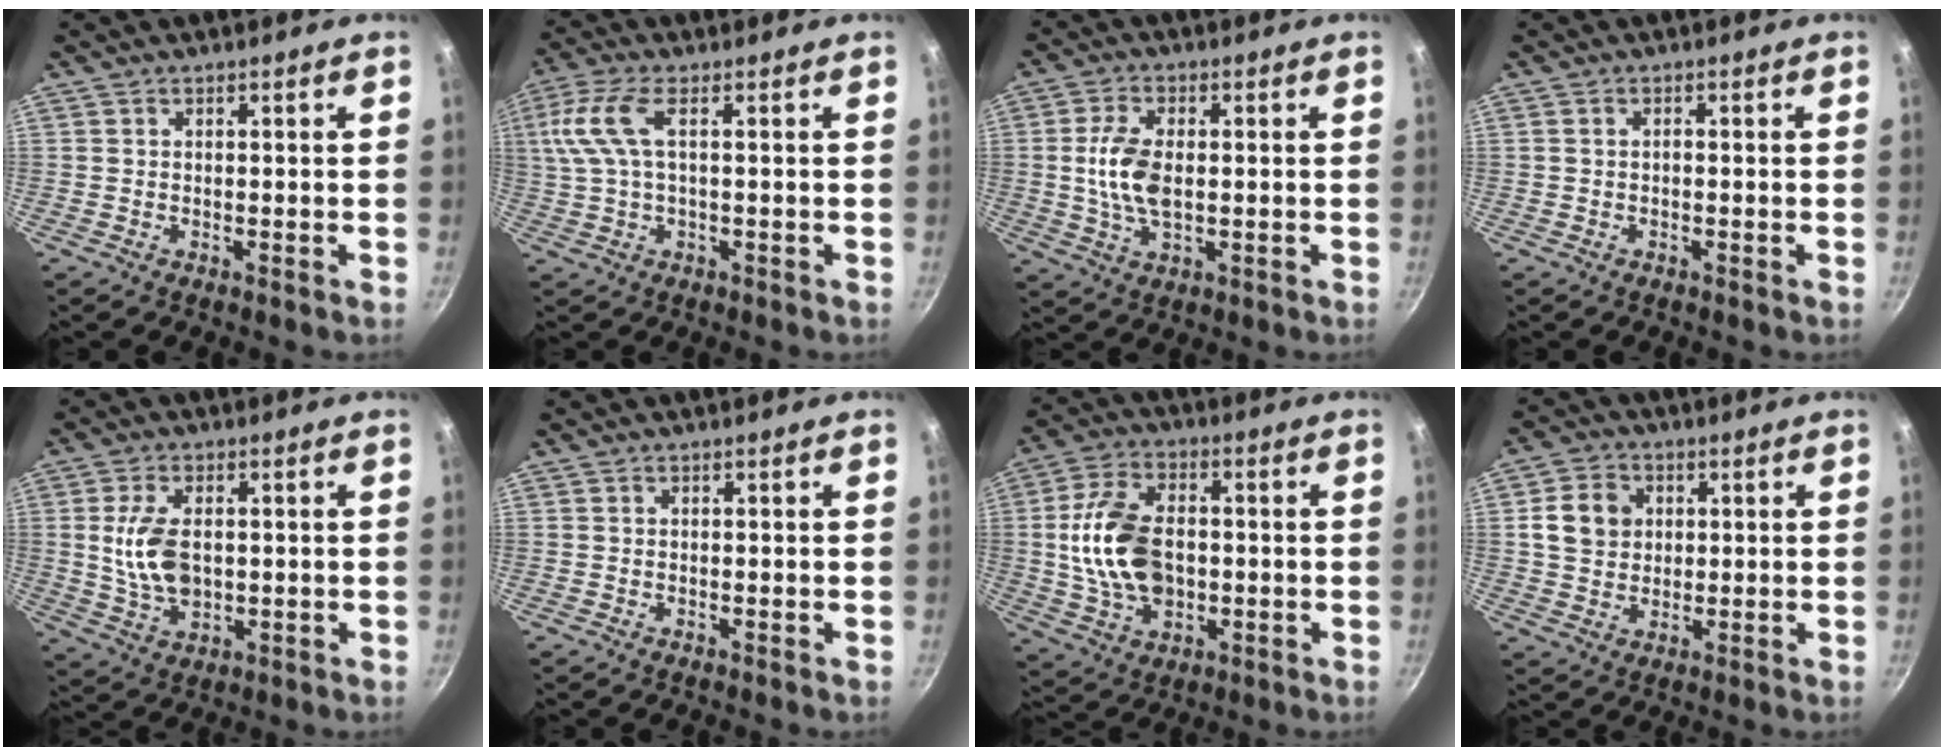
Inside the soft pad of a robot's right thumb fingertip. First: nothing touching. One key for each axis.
{"total": 8.4, "fx": 1.2, "fy": 3.1, "fz": 7.8, "tx": -0.179, "ty": 0.013, "tz": 0.026}
{"total": 8.4, "fx": 0.1, "fy": 4.5, "fz": 7.1, "tx": -0.140, "ty": 0.003, "tz": -0.001}
{"total": 0.6, "fx": -0.3, "fy": 0.3, "fz": 0.5, "tx": -0.014, "ty": 0.009, "tz": -0.004}
{"total": 9.2, "fx": 0.7, "fy": 5.4, "fz": 7.4, "tx": -0.135, "ty": -0.007, "tz": 0.016}
{"total": 0.0}
{"total": 15.1, "fx": -0.3, "fy": 9.8, "fz": 11.4, "tx": -0.201, "ty": 0.015, "tz": -0.004}
{"total": 7.8, "fx": 1.5, "fy": 6.6, "fz": 3.8, "tx": -0.048, "ty": 0.005, "tz": 0.021}